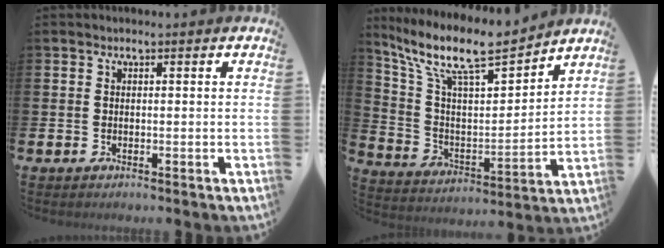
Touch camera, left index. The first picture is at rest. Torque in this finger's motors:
{"motor_torque": [1.10, -0.83, 0.57, 0.21]}